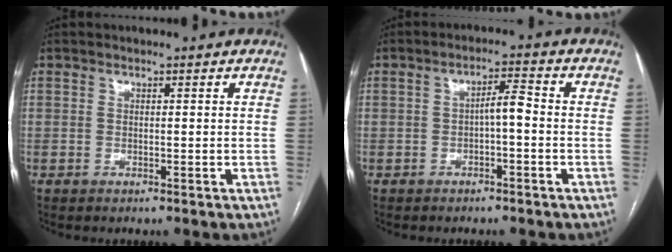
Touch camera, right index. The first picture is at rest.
{"total": 3.3, "force": [-0.7, 0.7, 3.2], "torque": [-0.050, 0.012, -0.010]}